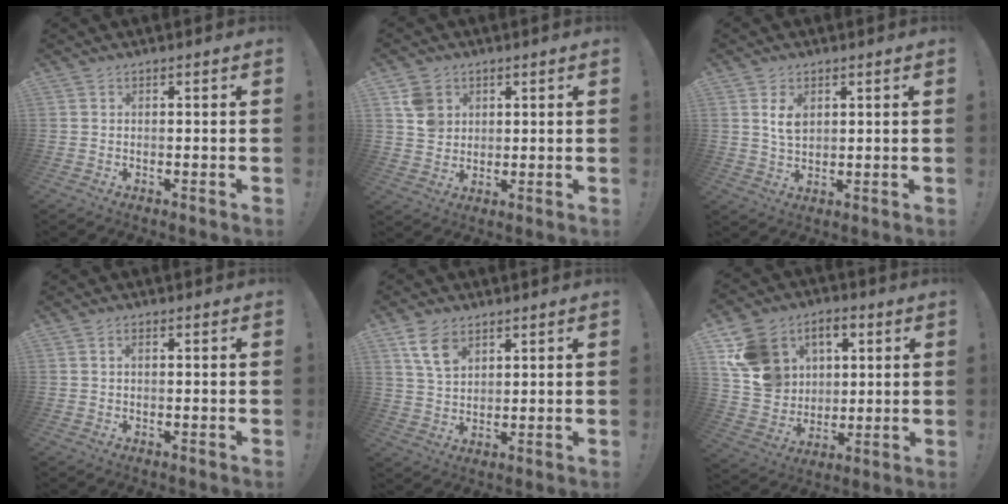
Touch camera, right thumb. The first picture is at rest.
{"total": 7.3, "force": [3.2, 6.1, 2.5], "torque": [-0.025, -0.009, 0.065]}
{"total": 5.1, "force": [1.8, 3.3, 3.5], "torque": [-0.052, -0.004, 0.032]}
{"total": 1.2, "force": [0.2, 0.6, 1.0], "torque": [-0.024, 0.006, 0.003]}
{"total": 8.7, "force": [4.9, 5.3, 5.0], "torque": [-0.089, -0.009, 0.096]}
{"total": 15.8, "force": [5.1, 13.7, 5.9], "torque": [-0.090, -0.016, 0.116]}